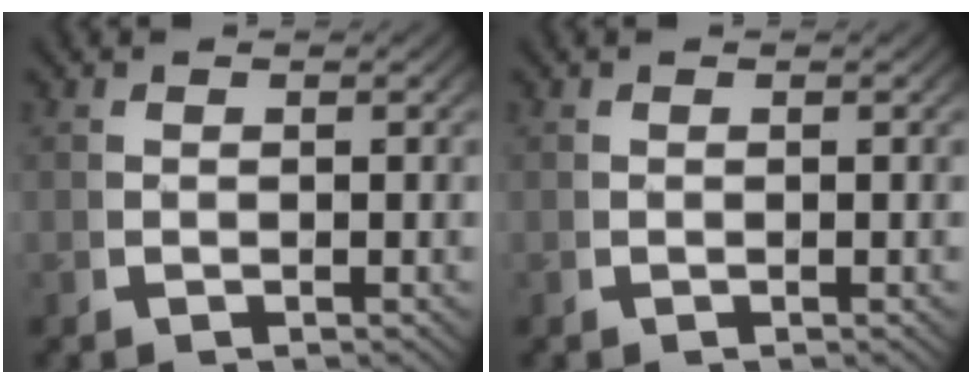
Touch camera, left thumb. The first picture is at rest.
{"total": 0.0}